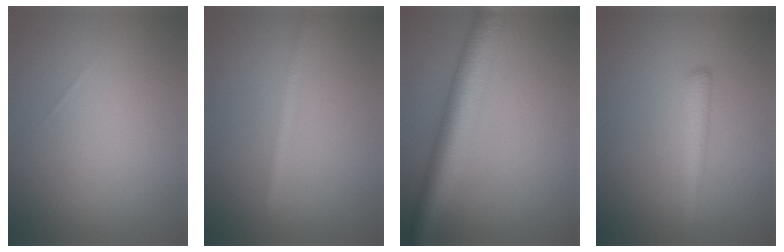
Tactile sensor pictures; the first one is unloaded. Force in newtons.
{"total": 1.8, "press": 1.8, "slide": 0.1}
{"total": 6.5, "press": 6.5, "slide": 0.1}
{"total": 2.5, "press": 2.5, "slide": 0.1}